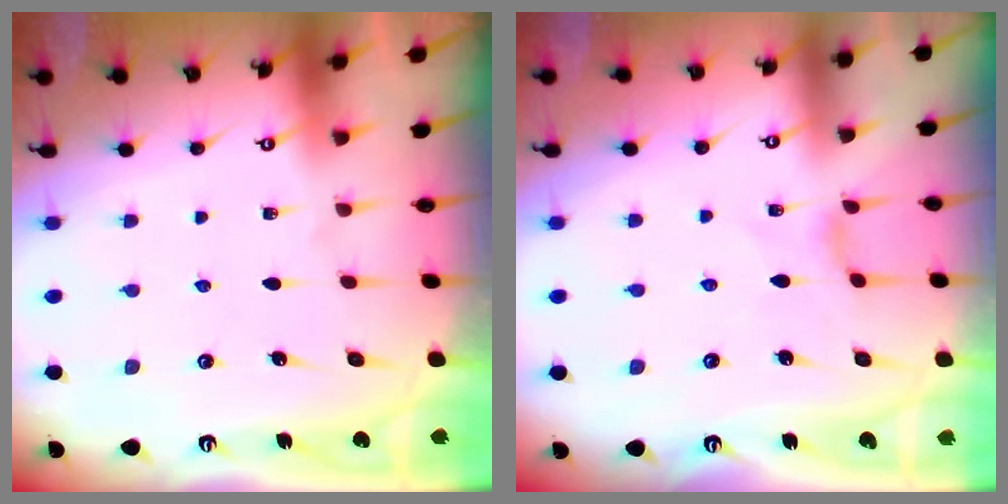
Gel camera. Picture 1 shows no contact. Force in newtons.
{"total": 0.8, "press": 0.7, "slide": 0.4}